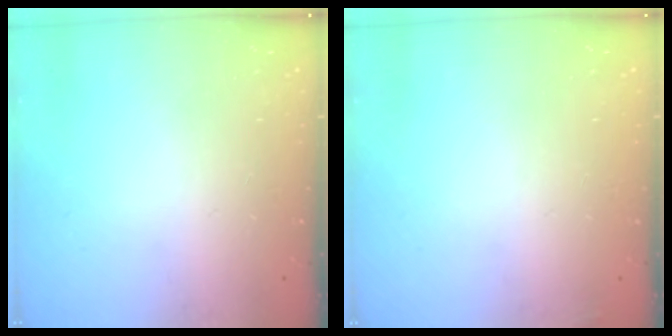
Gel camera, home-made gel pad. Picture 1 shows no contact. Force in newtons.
{"total": 2.3, "press": 2.2, "slide": 0.8}